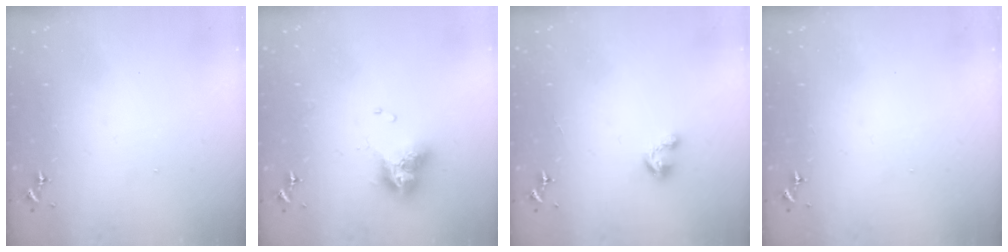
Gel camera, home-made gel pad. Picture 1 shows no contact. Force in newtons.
{"total": 10.6, "press": 10.5, "slide": 1.1}
{"total": 5.0, "press": 4.9, "slide": 0.5}
{"total": 0.0}